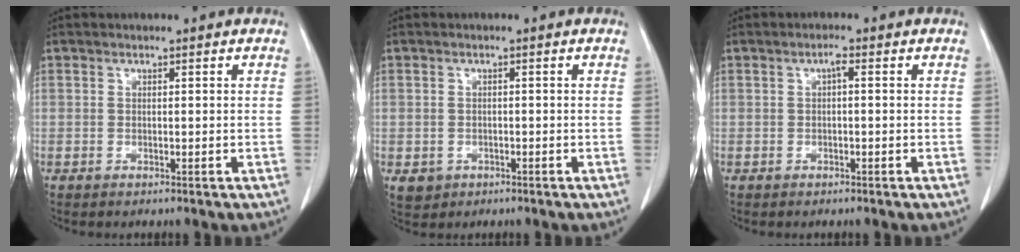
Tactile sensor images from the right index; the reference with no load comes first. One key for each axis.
{"total": 2.8, "fx": -1.0, "fy": 2.5, "fz": 0.5, "tx": -0.004, "ty": 0.005, "tz": -0.008}
{"total": 1.2, "fx": 0.1, "fy": 0.3, "fz": 1.2, "tx": -0.020, "ty": 0.004, "tz": 0.002}